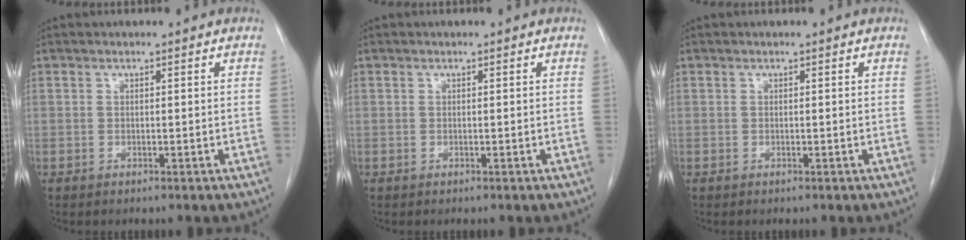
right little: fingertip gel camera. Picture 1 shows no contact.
{"total": 0.0}
{"total": 0.0}